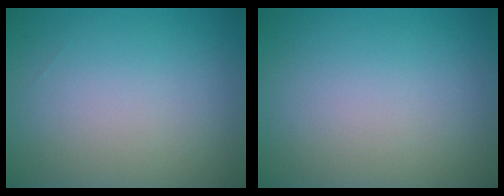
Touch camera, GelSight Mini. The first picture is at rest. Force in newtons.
{"total": 0.0}